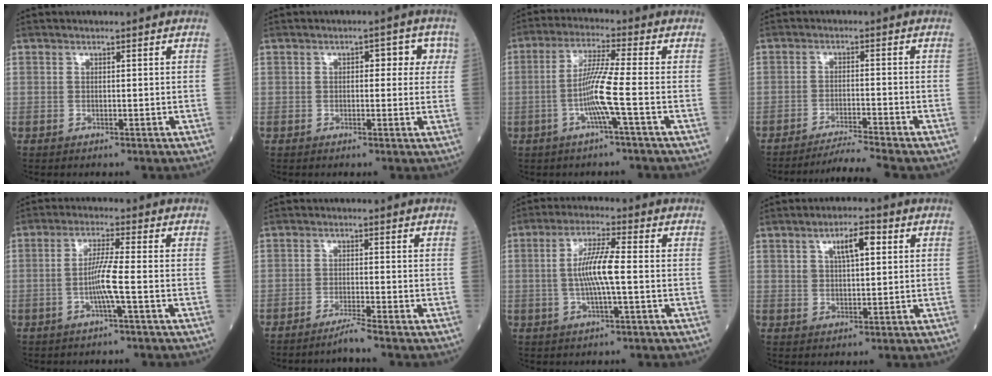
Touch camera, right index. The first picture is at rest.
{"total": 4.4, "force": [1.2, 2.4, 3.5], "torque": [-0.032, 0.019, 0.011]}
{"total": 7.2, "force": [-2.1, -1.2, 6.8], "torque": [-0.137, 0.001, -0.041]}
{"total": 5.9, "force": [-5.3, -2.1, 1.6], "torque": [-0.026, -0.017, -0.089]}
{"total": 4.9, "force": [-1.4, -0.8, 4.7], "torque": [-0.097, 0.000, -0.026]}
{"total": 2.3, "force": [-1.9, -0.9, 0.9], "torque": [-0.016, -0.004, -0.036]}
{"total": 7.4, "force": [-0.3, 0.5, 7.3], "torque": [-0.144, 0.003, -0.010]}
{"total": 5.5, "force": [2.2, 2.0, 4.6], "torque": [-0.080, 0.014, 0.041]}